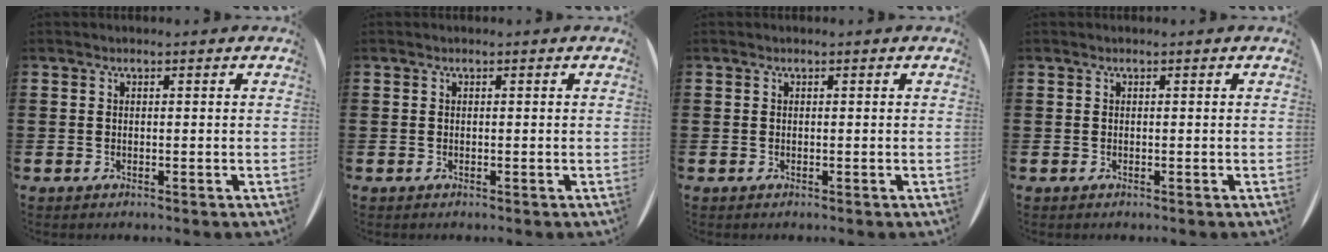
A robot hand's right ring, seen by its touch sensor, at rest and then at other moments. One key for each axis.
{"total": 0.0}
{"total": 0.0}
{"total": 0.0}